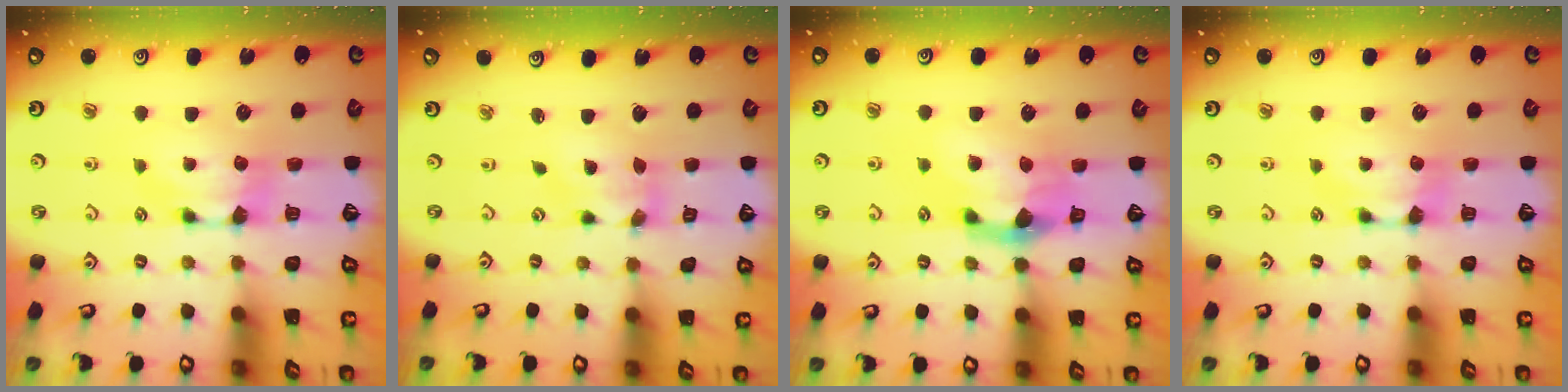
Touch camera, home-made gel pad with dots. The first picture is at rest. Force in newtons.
{"total": 2.4, "press": 1.6, "slide": 1.7}
{"total": 3.8, "press": 3.2, "slide": 2.0}
{"total": 0.0}